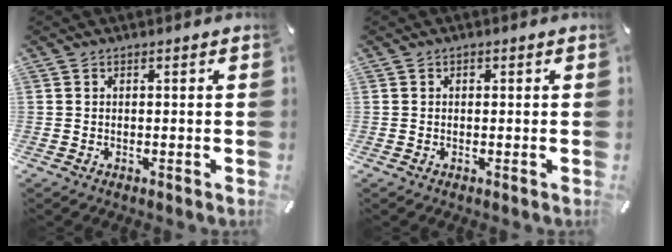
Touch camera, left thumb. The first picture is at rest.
{"total": 0.5, "force": [0.1, 0.5, 0.2], "torque": [-0.001, 0.004, 0.000]}